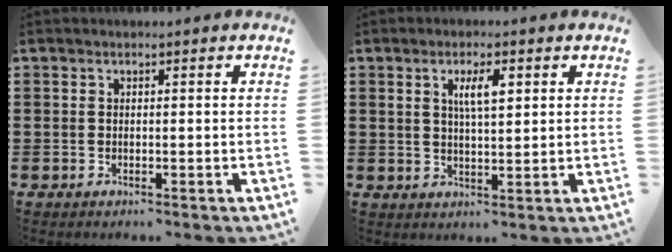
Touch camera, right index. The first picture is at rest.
{"total": 4.4, "force": [1.5, 1.3, 3.9], "torque": [-0.074, 0.006, 0.022]}